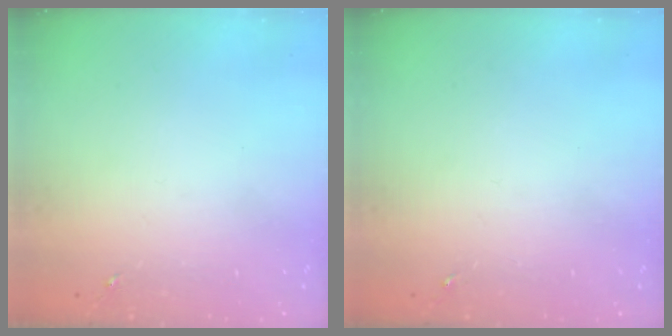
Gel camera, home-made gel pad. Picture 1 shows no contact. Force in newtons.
{"total": 0.0}